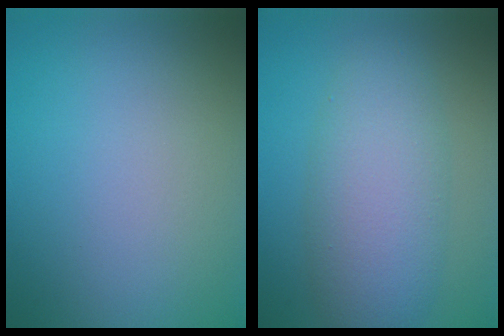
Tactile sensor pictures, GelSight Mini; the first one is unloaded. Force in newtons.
{"total": 6.4, "press": 6.4, "slide": 0.2}